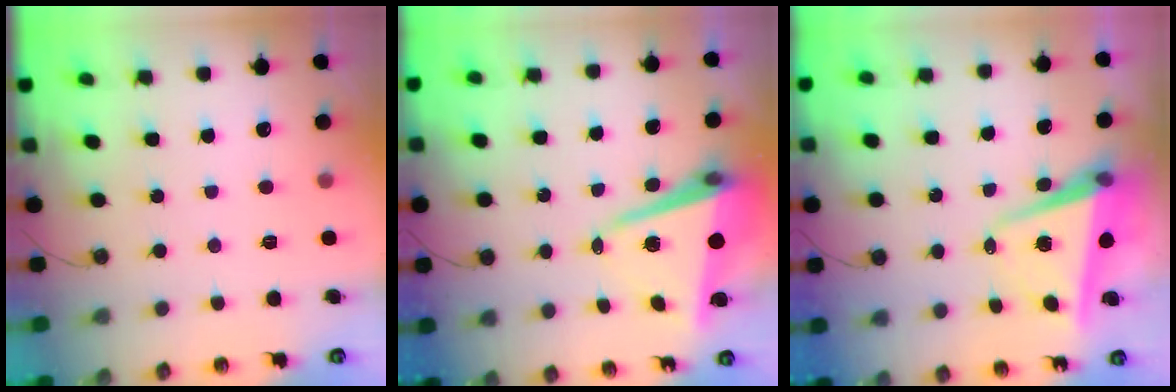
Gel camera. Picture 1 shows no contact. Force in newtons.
{"total": 8.9, "press": 8.8, "slide": 0.7}
{"total": 7.1, "press": 6.9, "slide": 1.7}